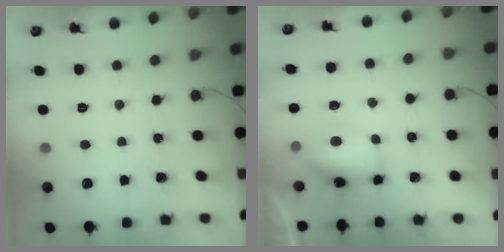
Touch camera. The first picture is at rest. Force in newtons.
{"total": 13.8, "press": 9.3, "slide": 10.2}